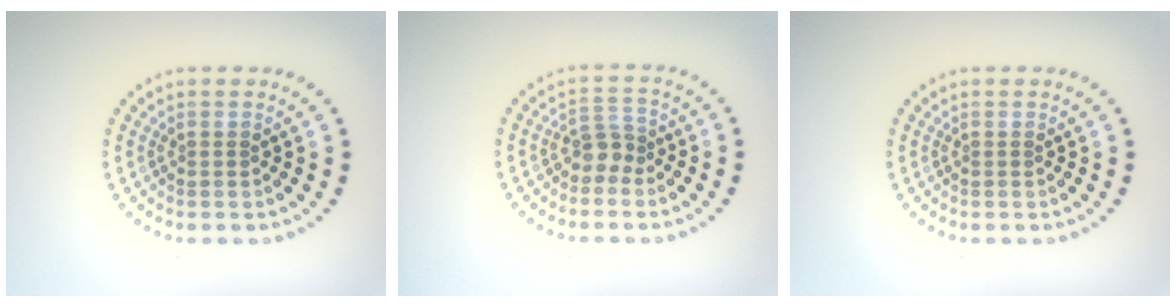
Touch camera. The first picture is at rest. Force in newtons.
{"total": 1.9, "press": 1.6, "slide": 1.1}
{"total": 0.0}